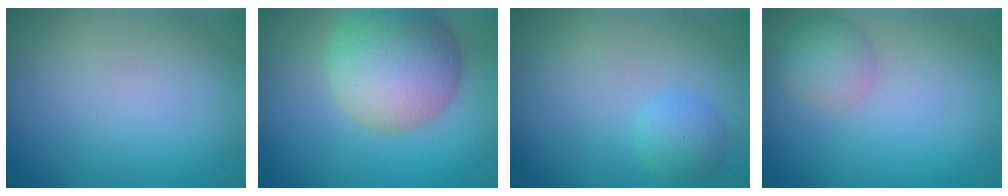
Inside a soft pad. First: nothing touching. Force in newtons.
{"total": 9.0, "press": 9.0, "slide": 0.4}
{"total": 1.8, "press": 1.8, "slide": 0.1}
{"total": 2.6, "press": 2.6, "slide": 0.1}